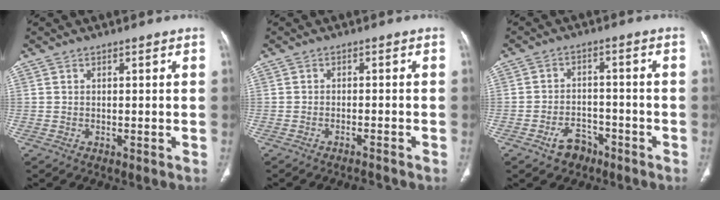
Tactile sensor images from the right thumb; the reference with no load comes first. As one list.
[{"total": 6.5, "force": [-6.2, 1.1, 1.4], "torque": [-0.020, 0.040, -0.086]}, {"total": 5.3, "force": [-3.5, 3.5, 1.9], "torque": [-0.017, 0.030, -0.052]}]